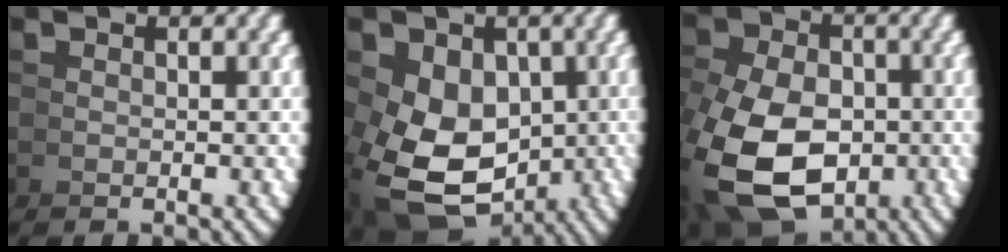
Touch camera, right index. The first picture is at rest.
{"total": 7.2, "force": [-1.5, 5.2, 4.8], "torque": [-0.102, -0.047, 0.007]}
{"total": 7.5, "force": [-1.9, 5.1, 5.1], "torque": [-0.114, -0.046, -0.009]}